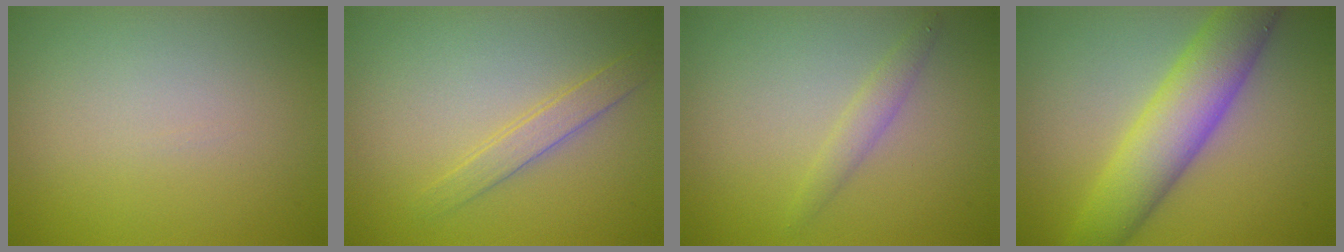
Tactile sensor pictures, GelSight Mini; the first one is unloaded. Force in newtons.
{"total": 2.0, "press": 2.0, "slide": 0.1}
{"total": 1.5, "press": 1.5, "slide": 0.0}
{"total": 7.1, "press": 7.1, "slide": 0.2}